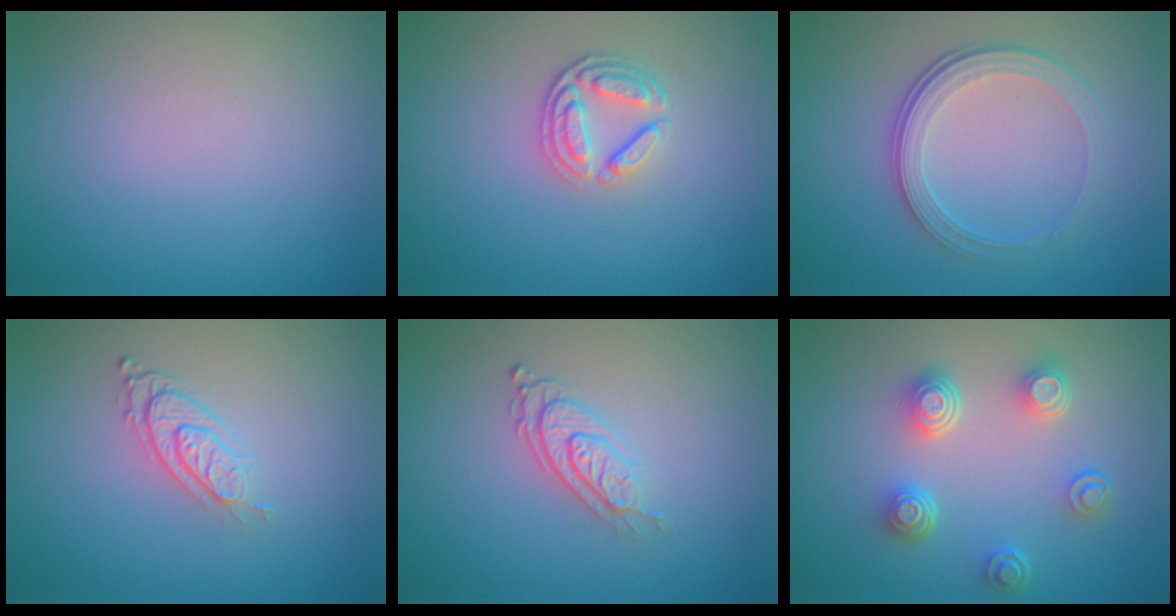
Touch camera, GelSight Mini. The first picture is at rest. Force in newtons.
{"total": 2.7, "press": 2.4, "slide": 1.2}
{"total": 4.3, "press": 2.9, "slide": 3.2}
{"total": 2.9, "press": 1.9, "slide": 2.2}
{"total": 2.8, "press": 2.0, "slide": 1.9}
{"total": 4.3, "press": 3.2, "slide": 2.8}